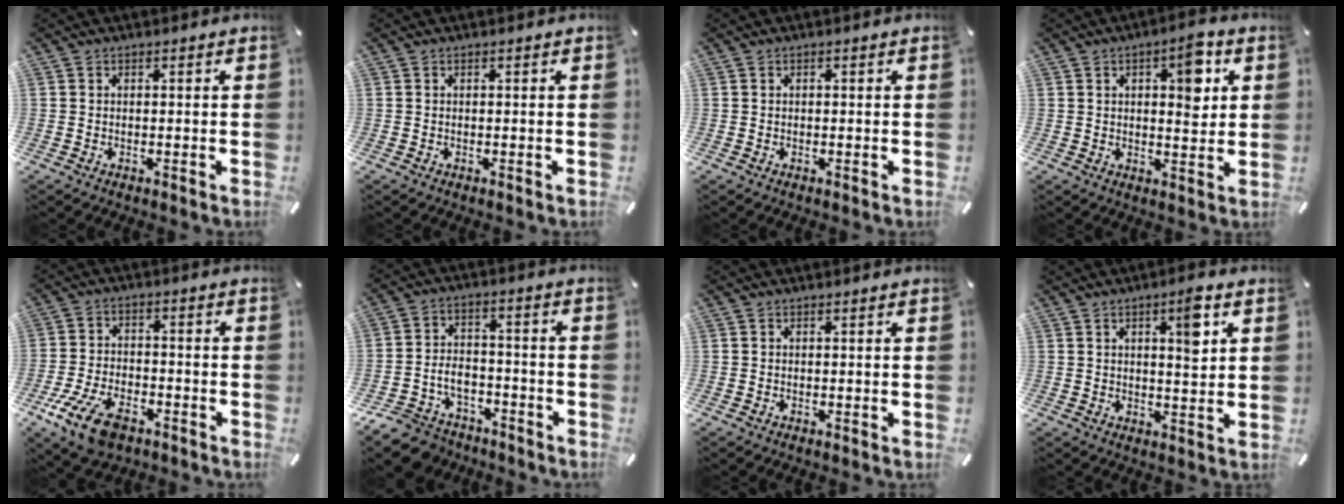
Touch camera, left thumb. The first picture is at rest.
{"total": 0.0}
{"total": 0.0}
{"total": 9.3, "force": [3.2, 4.3, 7.6], "torque": [-0.083, -0.016, 0.045]}
{"total": 11.4, "force": [-6.7, 6.1, 7.0], "torque": [-0.146, 0.028, -0.123]}
{"total": 8.5, "force": [-5.2, 6.2, 2.6], "torque": [-0.059, 0.028, -0.095]}
{"total": 0.0}
{"total": 6.9, "force": [2.9, 1.9, 5.9], "torque": [-0.081, -0.014, 0.040]}